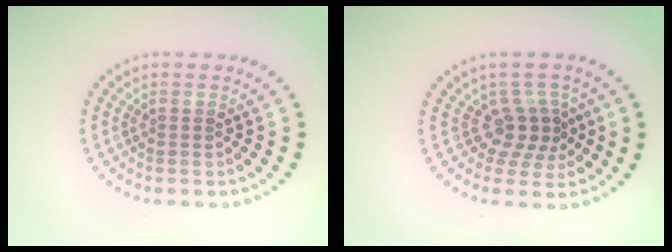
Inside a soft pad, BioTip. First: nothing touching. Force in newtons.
{"total": 2.9, "press": 2.2, "slide": 1.9}